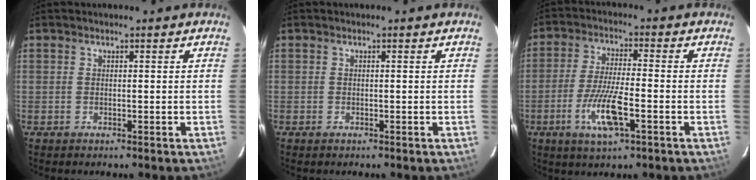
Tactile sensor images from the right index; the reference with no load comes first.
{"total": 0.0}
{"total": 9.0, "force": [-3.5, 1.4, 8.2], "torque": [-0.164, -0.011, -0.063]}